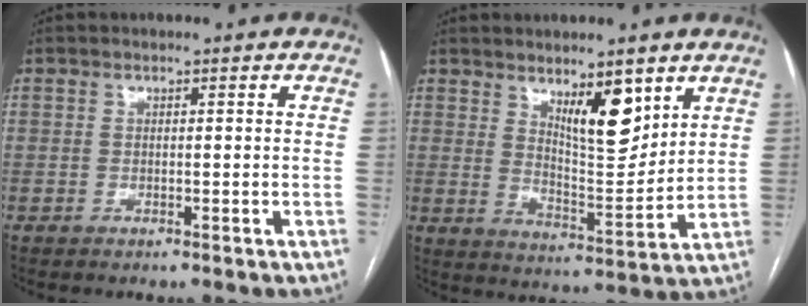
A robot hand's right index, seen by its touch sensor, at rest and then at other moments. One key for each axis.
{"total": 9.0, "fx": 5.3, "fy": 2.6, "fz": 6.8, "tx": -0.115, "ty": -0.013, "tz": 0.094}